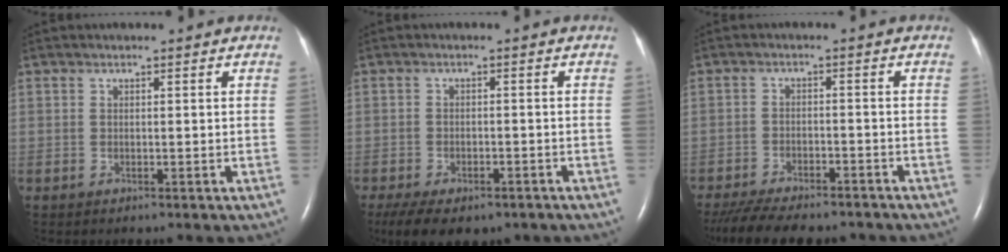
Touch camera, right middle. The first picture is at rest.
{"total": 10.1, "force": [-7.1, 4.6, 5.6], "torque": [-0.097, -0.010, -0.097]}
{"total": 14.9, "force": [-12.9, 3.7, 6.5], "torque": [-0.142, -0.018, -0.183]}